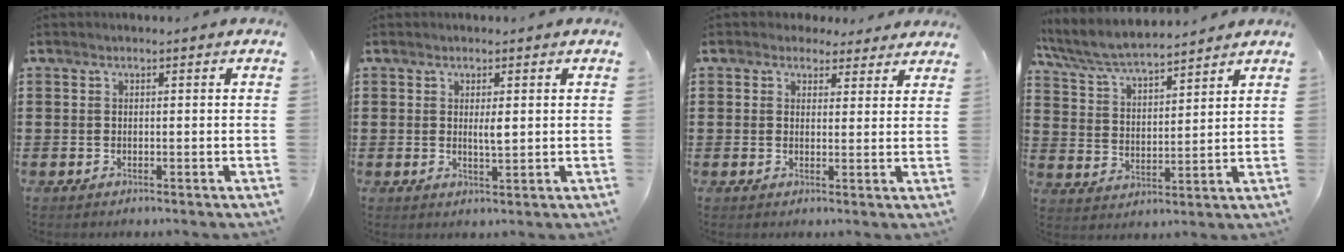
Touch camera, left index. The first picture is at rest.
{"total": 2.2, "force": [0.6, 0.4, 2.1], "torque": [-0.032, -0.002, 0.006]}
{"total": 3.0, "force": [2.5, 1.6, 0.5], "torque": [-0.011, 0.001, 0.044]}
{"total": 6.8, "force": [6.3, 0.6, 2.3], "torque": [-0.070, -0.031, 0.111]}